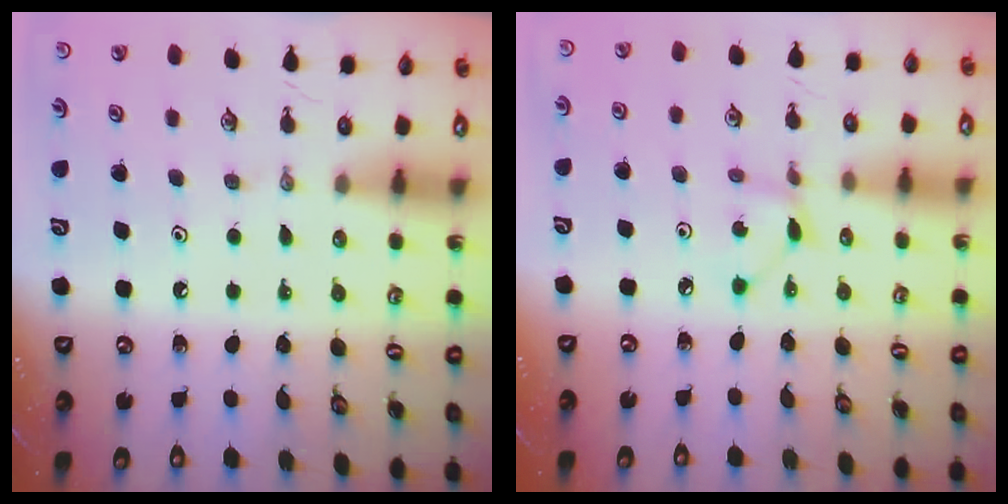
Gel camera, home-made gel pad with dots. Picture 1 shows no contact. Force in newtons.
{"total": 2.2, "press": 2.2, "slide": 0.1}